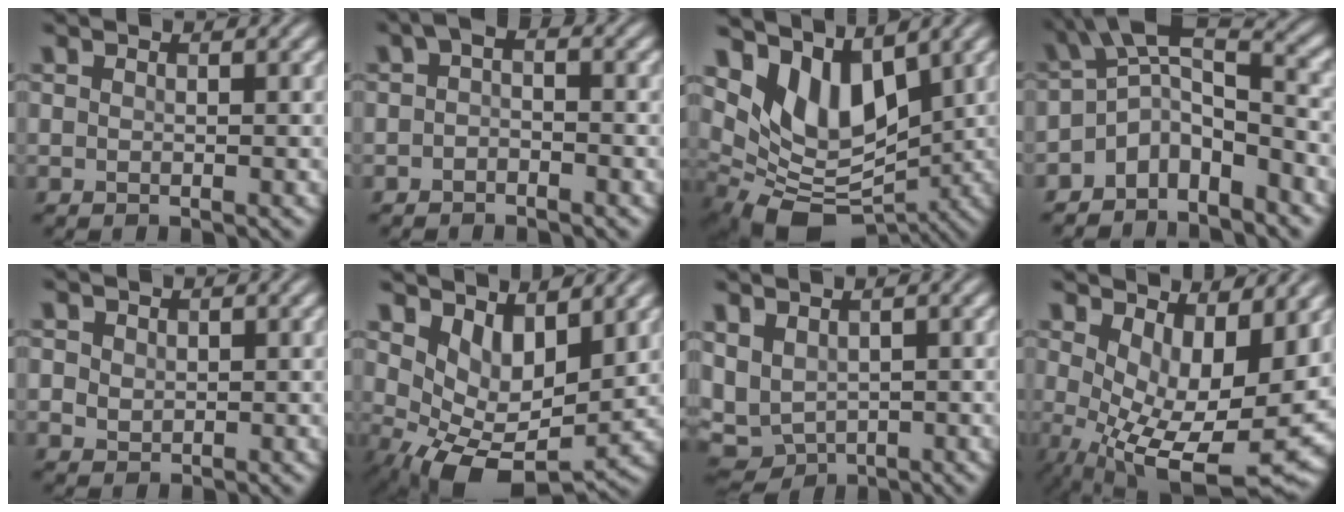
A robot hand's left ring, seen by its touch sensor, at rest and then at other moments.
{"total": 1.7, "force": [-0.4, 1.0, 1.3], "torque": [-0.026, 0.006, -0.013]}
{"total": 6.9, "force": [2.6, 4.2, 4.8], "torque": [-0.086, -0.019, 0.055]}
{"total": 5.9, "force": [-3.3, 2.6, 4.1], "torque": [-0.065, 0.005, -0.072]}
{"total": 1.4, "force": [0.4, 1.3, 0.5], "torque": [-0.011, -0.002, 0.010]}
{"total": 6.4, "force": [1.4, 3.7, 5.0], "torque": [-0.089, -0.024, 0.035]}
{"total": 4.1, "force": [0.9, 2.9, 2.7], "torque": [-0.061, -0.008, 0.021]}
{"total": 11.4, "force": [0.6, 5.2, 10.1], "torque": [-0.155, -0.029, 0.023]}